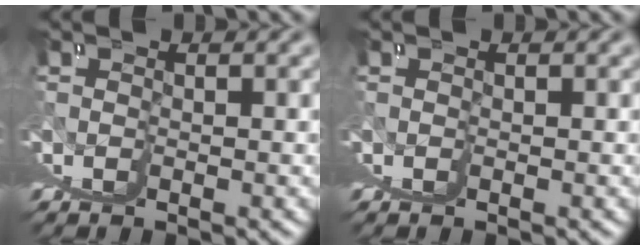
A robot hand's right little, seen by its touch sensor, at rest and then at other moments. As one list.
[{"total": 0.0}]